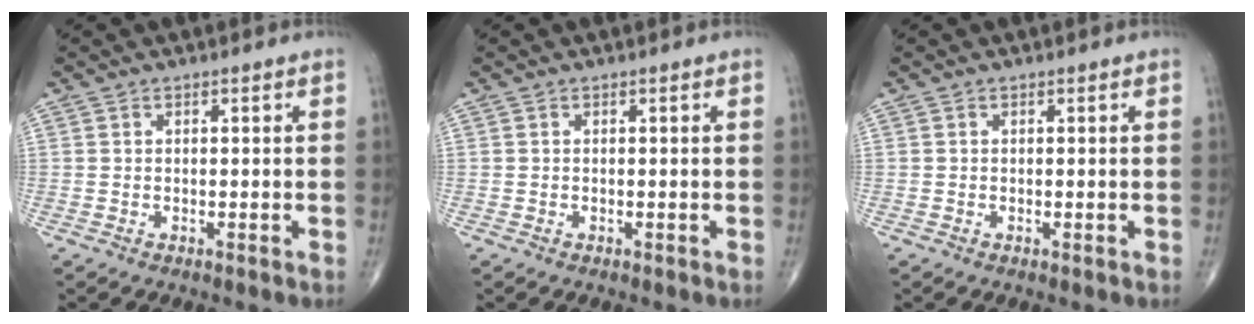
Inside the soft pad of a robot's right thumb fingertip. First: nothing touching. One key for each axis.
{"total": 0.0}
{"total": 0.0}